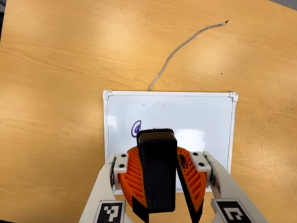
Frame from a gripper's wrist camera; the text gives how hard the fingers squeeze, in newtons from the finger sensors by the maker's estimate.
{"total": 11.2, "left": 11.5, "right": 10.9}